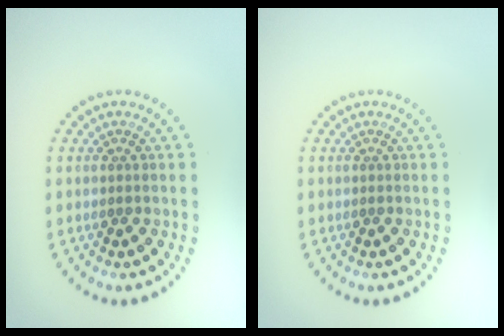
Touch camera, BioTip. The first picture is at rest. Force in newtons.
{"total": 0.0}